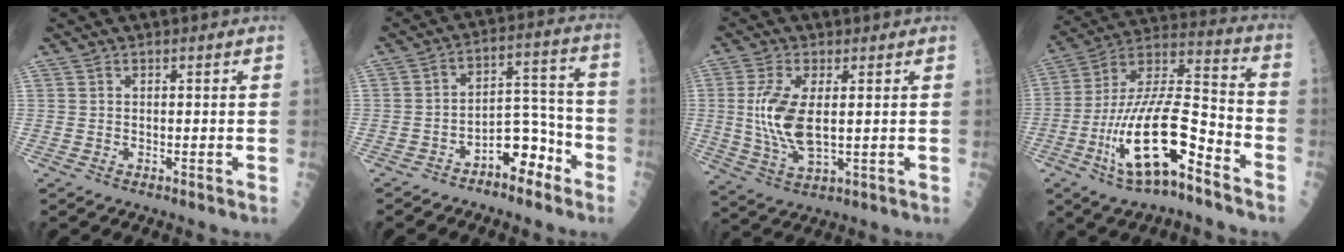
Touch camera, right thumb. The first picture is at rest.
{"total": 9.2, "force": [-5.4, 4.7, 5.7], "torque": [-0.059, 0.071, -0.084]}
{"total": 10.3, "force": [0.7, 4.2, 9.4], "torque": [-0.207, -0.013, 0.021]}
{"total": 20.4, "force": [-9.1, 6.4, 17.1], "torque": [-0.333, 0.061, -0.159]}